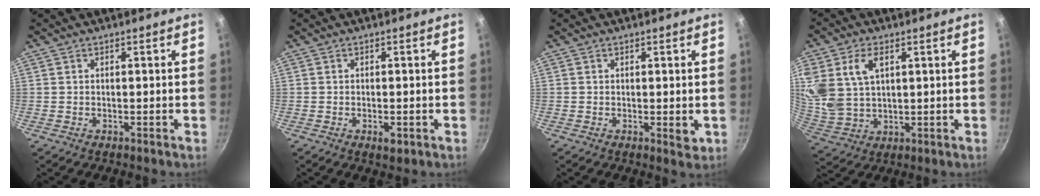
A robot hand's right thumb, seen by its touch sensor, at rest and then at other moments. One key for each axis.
{"total": 2.4, "fx": -0.9, "fy": 1.0, "fz": 1.9, "tx": -0.034, "ty": -0.001, "tz": -0.012}
{"total": 2.2, "fx": -0.2, "fy": 0.8, "fz": 2.0, "tx": -0.031, "ty": -0.007, "tz": -0.001}
{"total": 12.6, "fx": 4.3, "fy": 8.3, "fz": 8.4, "tx": -0.166, "ty": -0.016, "tz": 0.094}